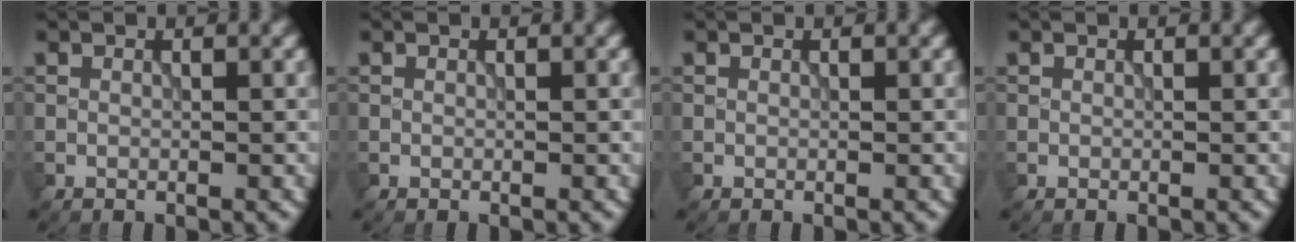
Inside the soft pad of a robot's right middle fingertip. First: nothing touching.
{"total": 0.0}
{"total": 0.0}
{"total": 0.0}